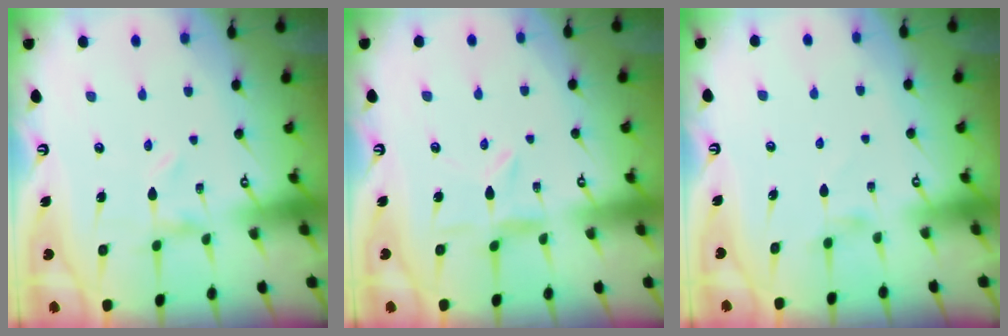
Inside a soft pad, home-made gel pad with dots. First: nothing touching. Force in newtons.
{"total": 1.7, "press": 1.7, "slide": 0.2}
{"total": 1.3, "press": 1.3, "slide": 0.3}